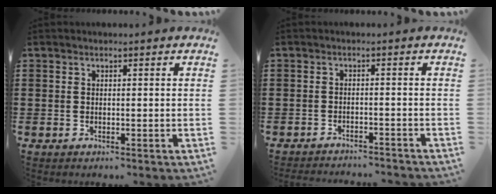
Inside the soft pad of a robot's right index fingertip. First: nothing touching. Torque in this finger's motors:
{"motor_torque": [0.28, 0.27, -0.06, 0.03]}